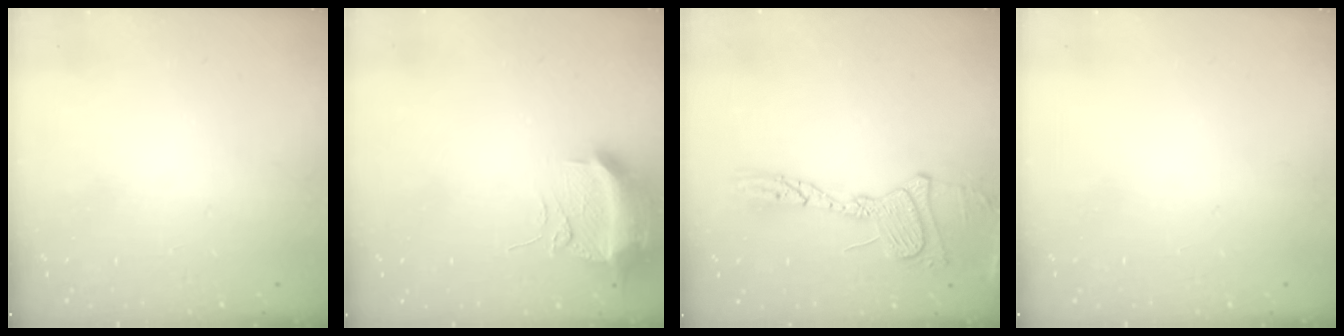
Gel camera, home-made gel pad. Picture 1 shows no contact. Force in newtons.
{"total": 11.6, "press": 11.5, "slide": 1.3}
{"total": 17.1, "press": 17.1, "slide": 1.5}
{"total": 0.0}